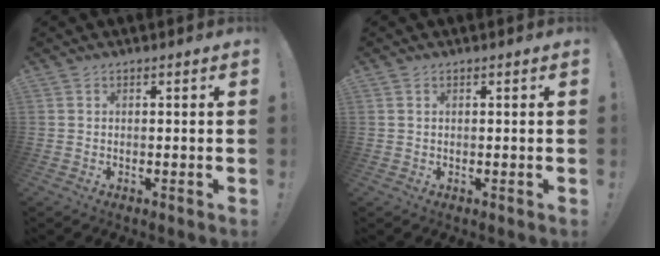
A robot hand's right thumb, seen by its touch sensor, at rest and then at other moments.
{"total": 0.6, "force": [0.3, 0.3, 0.3], "torque": [-0.012, 0.003, 0.007]}